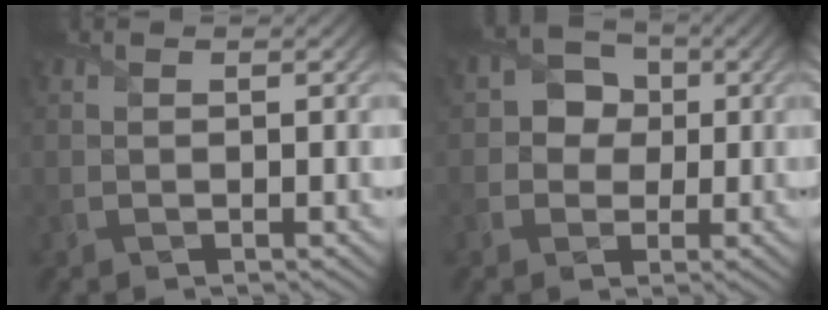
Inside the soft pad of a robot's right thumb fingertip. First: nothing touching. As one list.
[{"total": 4.1, "force": [0.3, 3.7, 1.7], "torque": [-0.030, 0.005, -0.013]}]